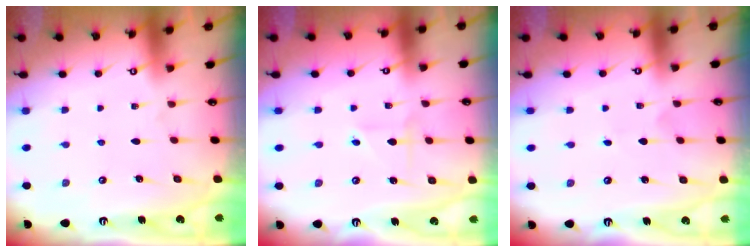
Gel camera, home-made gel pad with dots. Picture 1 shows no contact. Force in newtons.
{"total": 2.3, "press": 2.3, "slide": 0.4}
{"total": 0.0}